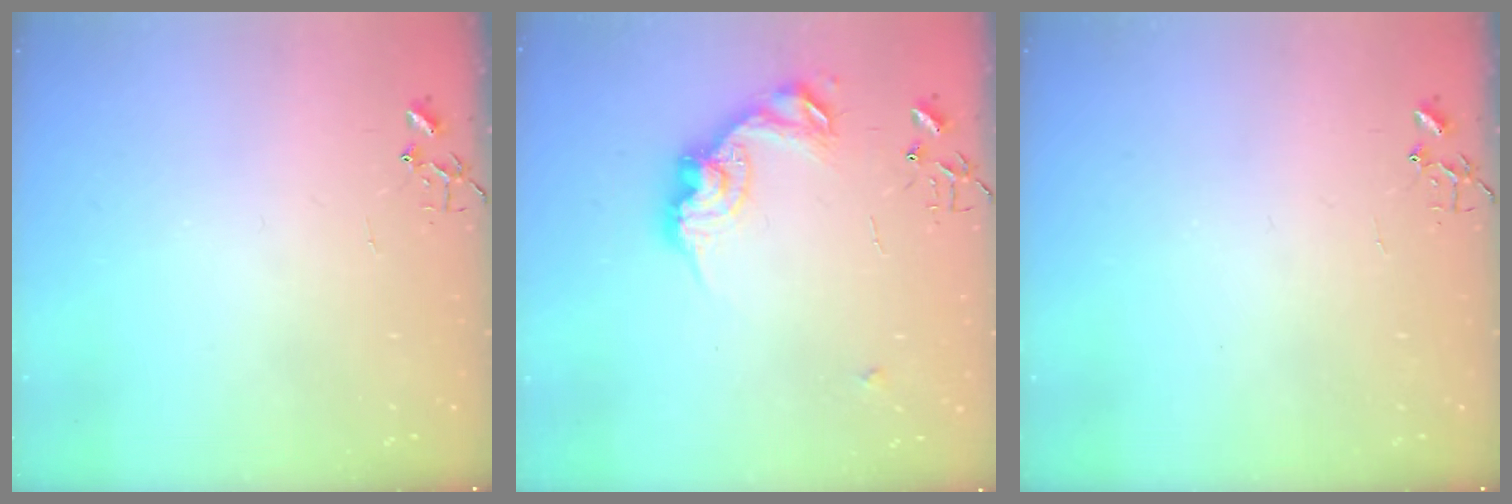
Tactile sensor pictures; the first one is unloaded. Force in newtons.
{"total": 13.8, "press": 13.8, "slide": 0.4}
{"total": 0.0}